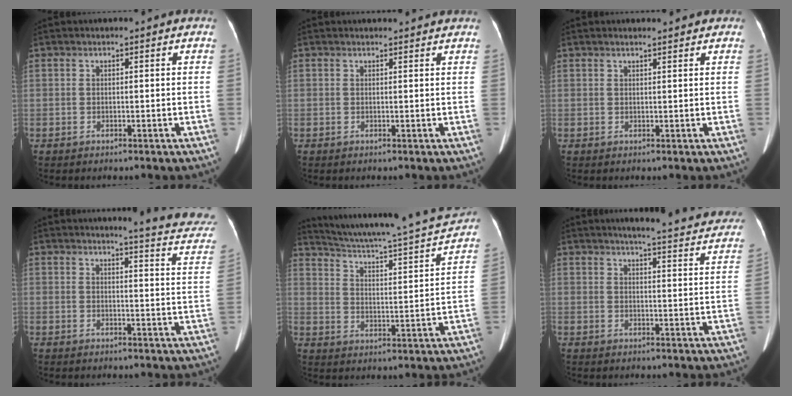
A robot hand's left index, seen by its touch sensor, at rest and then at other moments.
{"total": 3.8, "force": [3.7, 0.7, 0.7], "torque": [-0.011, 0.019, 0.038]}
{"total": 3.1, "force": [2.8, 0.6, 1.3], "torque": [-0.018, 0.013, 0.031]}
{"total": 12.1, "force": [11.3, 0.6, 4.3], "torque": [-0.031, -0.060, 0.102]}
{"total": 18.9, "force": [17.8, 0.2, 6.3], "torque": [-0.110, -0.028, 0.249]}
{"total": 18.2, "force": [16.9, 1.6, 6.5], "torque": [-0.073, -0.035, 0.188]}